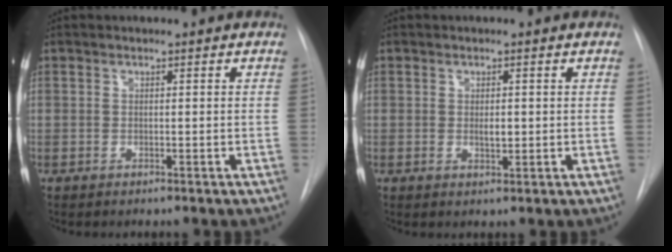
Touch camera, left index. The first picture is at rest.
{"total": 1.6, "force": [0.1, 0.7, 1.4], "torque": [-0.023, -0.002, 0.003]}